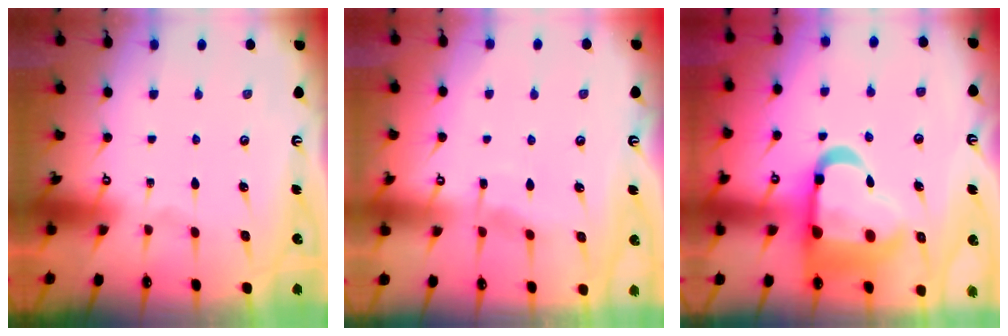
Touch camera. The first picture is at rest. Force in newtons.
{"total": 4.0, "press": 4.0, "slide": 0.6}
{"total": 19.6, "press": 19.4, "slide": 2.4}